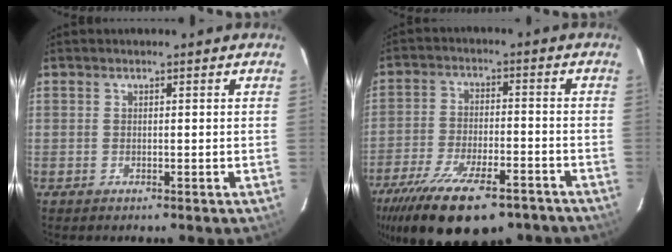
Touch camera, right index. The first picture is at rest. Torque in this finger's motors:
{"motor_torque": [2.14, 0.00, 1.05, 0.21]}